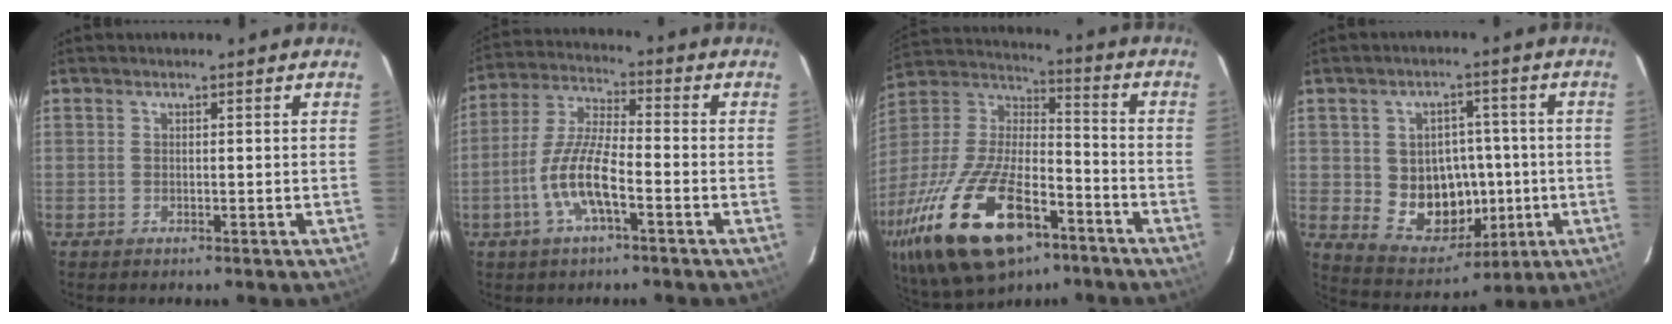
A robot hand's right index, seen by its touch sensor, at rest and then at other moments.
{"total": 10.2, "force": [-4.2, 2.5, 9.0], "torque": [-0.192, 0.001, -0.081]}
{"total": 29.5, "force": [-16.0, 13.0, 21.1], "torque": [-0.436, -0.038, -0.270]}
{"total": 12.2, "force": [-1.4, 10.4, 6.2], "torque": [-0.120, 0.007, 0.002]}